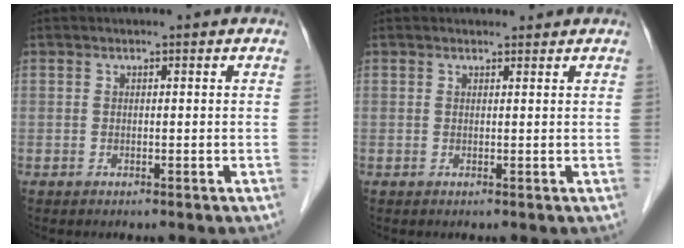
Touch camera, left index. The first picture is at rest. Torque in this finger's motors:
{"motor_torque": [-0.35, -0.34, -0.14, -0.01]}